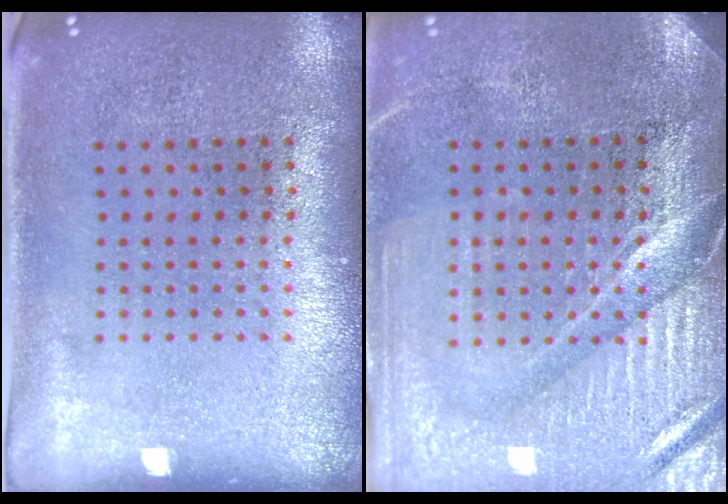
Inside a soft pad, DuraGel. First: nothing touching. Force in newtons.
{"total": 4.0, "press": 3.8, "slide": 1.5}